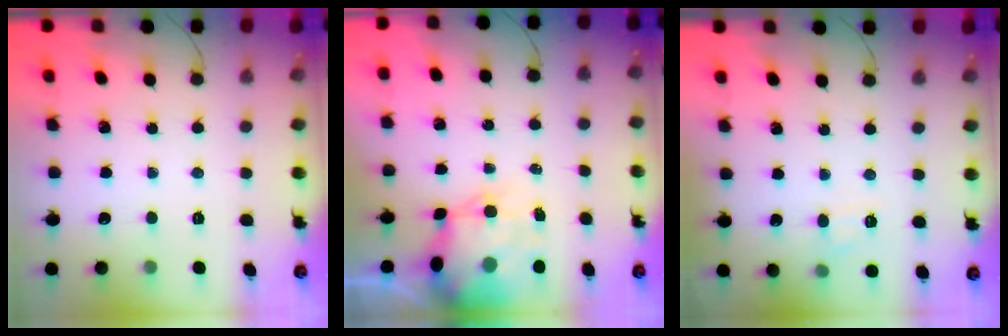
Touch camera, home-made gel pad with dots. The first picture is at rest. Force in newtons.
{"total": 6.9, "press": 6.5, "slide": 2.4}
{"total": 6.3, "press": 6.1, "slide": 1.5}